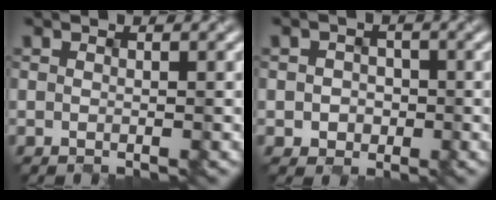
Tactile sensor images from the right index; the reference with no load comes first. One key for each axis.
{"total": 2.3, "fx": -0.6, "fy": 2.0, "fz": 1.0, "tx": -0.013, "ty": -0.002, "tz": -0.015}